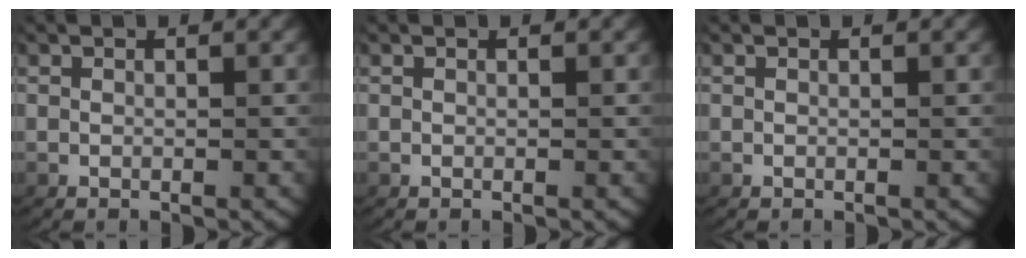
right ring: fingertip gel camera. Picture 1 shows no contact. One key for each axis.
{"total": 0.0}
{"total": 0.0}